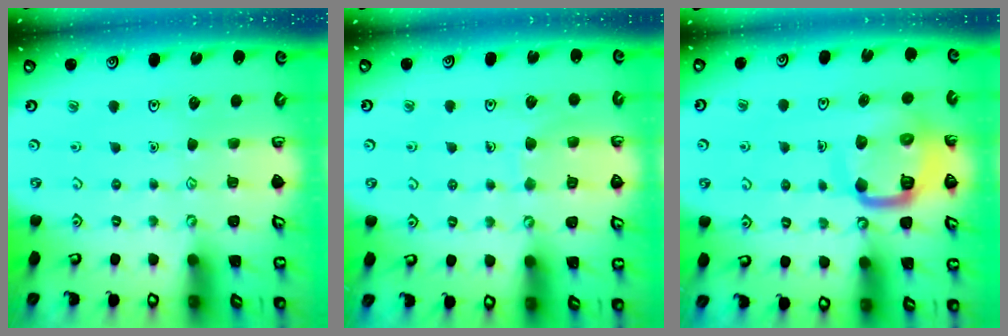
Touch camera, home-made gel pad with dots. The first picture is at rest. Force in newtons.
{"total": 6.7, "press": 6.7, "slide": 0.4}
{"total": 12.6, "press": 12.5, "slide": 1.4}